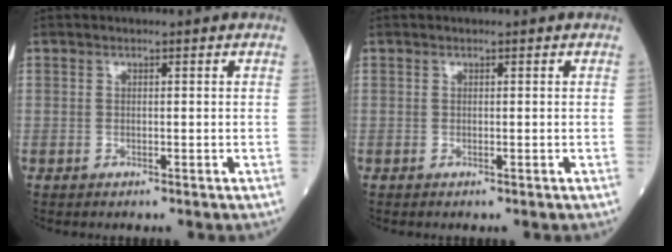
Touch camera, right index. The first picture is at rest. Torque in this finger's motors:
{"motor_torque": [0.00, 0.00, 0.03, -0.01]}